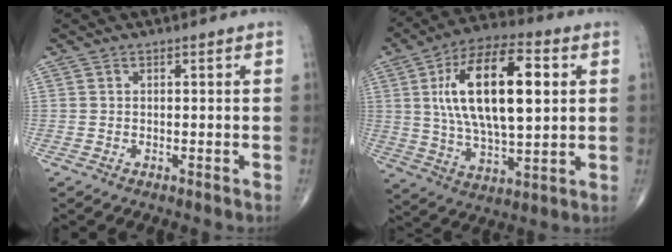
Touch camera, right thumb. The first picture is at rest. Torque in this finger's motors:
{"motor_torque": [0.58, 1.28, 1.74, 0.95, 0.32]}